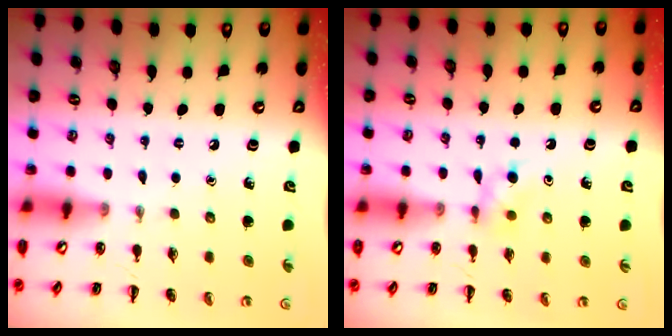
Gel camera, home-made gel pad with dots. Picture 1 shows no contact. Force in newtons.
{"total": 3.9, "press": 3.7, "slide": 1.1}